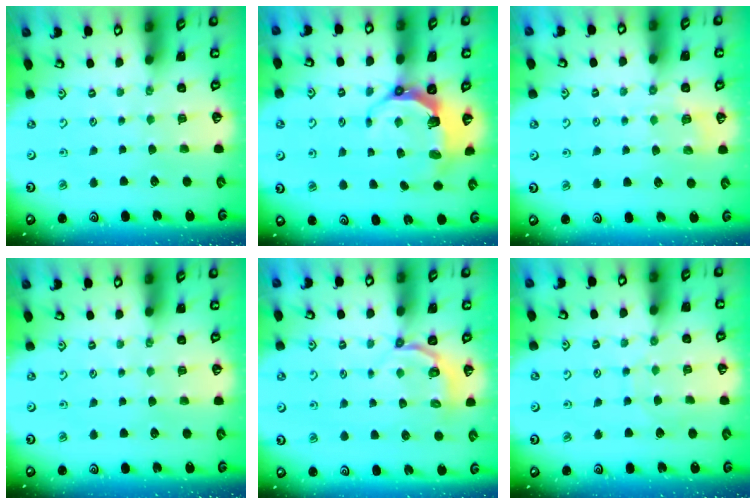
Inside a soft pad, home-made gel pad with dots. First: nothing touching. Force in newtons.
{"total": 6.7, "press": 5.0, "slide": 4.4}
{"total": 4.7, "press": 4.6, "slide": 1.2}
{"total": 0.0}
{"total": 3.6, "press": 2.6, "slide": 2.5}
{"total": 5.4, "press": 5.4, "slide": 0.5}